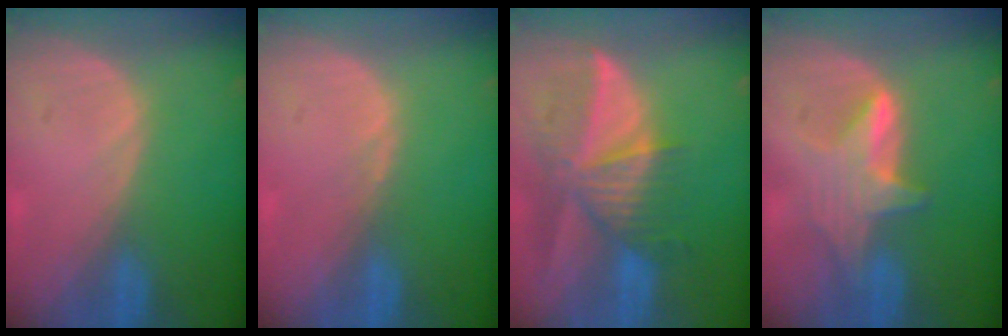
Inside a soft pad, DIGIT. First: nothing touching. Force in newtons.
{"total": 0.6, "press": 0.5, "slide": 0.3}
{"total": 9.6, "press": 8.4, "slide": 4.5}
{"total": 5.8, "press": 5.7, "slide": 0.7}